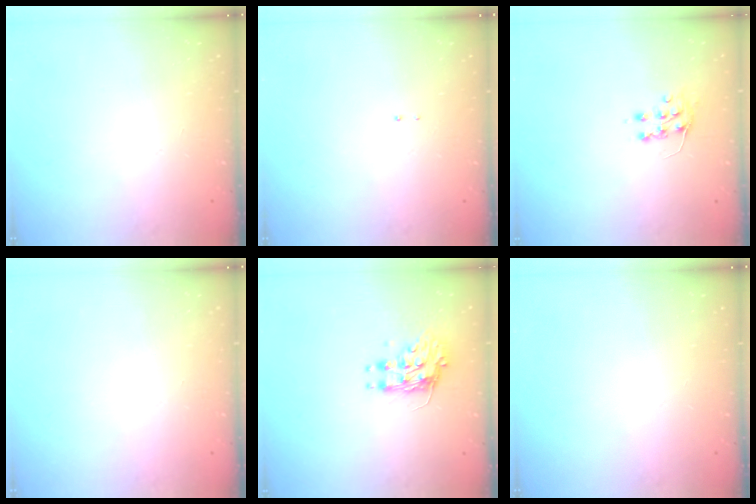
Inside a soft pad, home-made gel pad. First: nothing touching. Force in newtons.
{"total": 1.3, "press": 1.2, "slide": 0.6}
{"total": 7.3, "press": 7.3, "slide": 0.5}
{"total": 0.6, "press": 0.0, "slide": 0.6}
{"total": 8.4, "press": 8.4, "slide": 0.3}
{"total": 0.0}